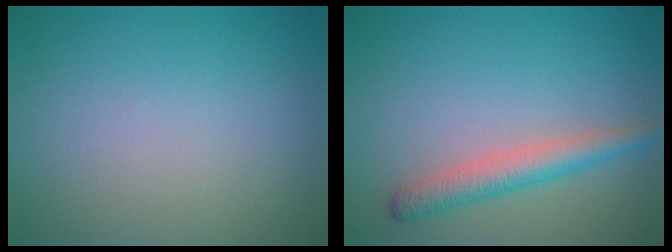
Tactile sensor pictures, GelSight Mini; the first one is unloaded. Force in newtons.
{"total": 3.1, "press": 3.1, "slide": 0.2}